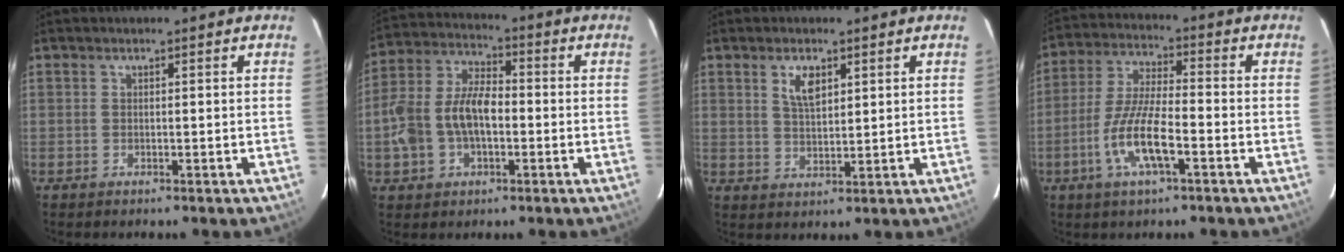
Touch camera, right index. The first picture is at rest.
{"total": 12.0, "force": [-2.2, 7.3, 9.2], "torque": [-0.197, 0.019, -0.040]}
{"total": 4.7, "force": [2.3, 2.3, 3.4], "torque": [-0.060, 0.004, 0.045]}
{"total": 11.0, "force": [-4.5, 2.7, 9.6], "torque": [-0.202, -0.004, -0.087]}